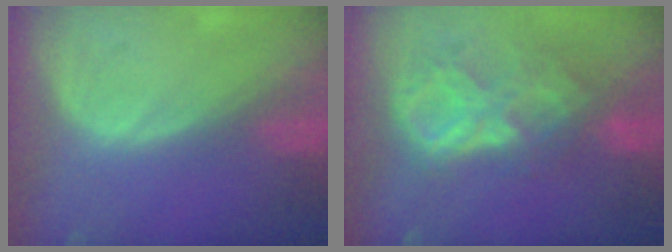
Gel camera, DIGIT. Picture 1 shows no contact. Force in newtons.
{"total": 9.1, "press": 7.9, "slide": 4.5}